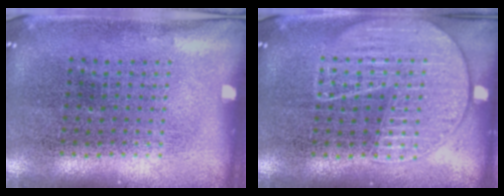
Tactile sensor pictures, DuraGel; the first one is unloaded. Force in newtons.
{"total": 2.9, "press": 2.9, "slide": 0.3}